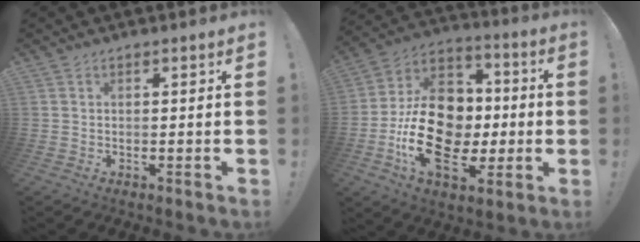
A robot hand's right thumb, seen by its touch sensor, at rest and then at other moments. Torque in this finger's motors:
{"motor_torque": [1.65, 2.15, 1.54, -1.24, 0.21]}